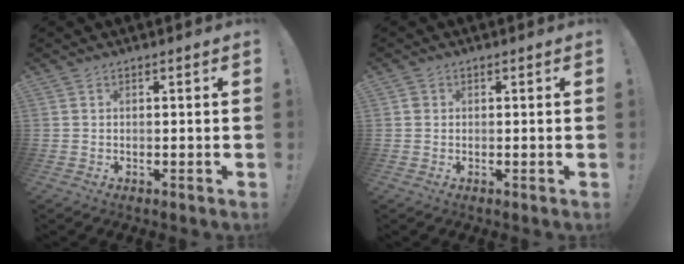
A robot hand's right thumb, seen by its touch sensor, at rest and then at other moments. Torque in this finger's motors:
{"motor_torque": [0.03, 0.18, 0.07, -0.17, -0.03]}